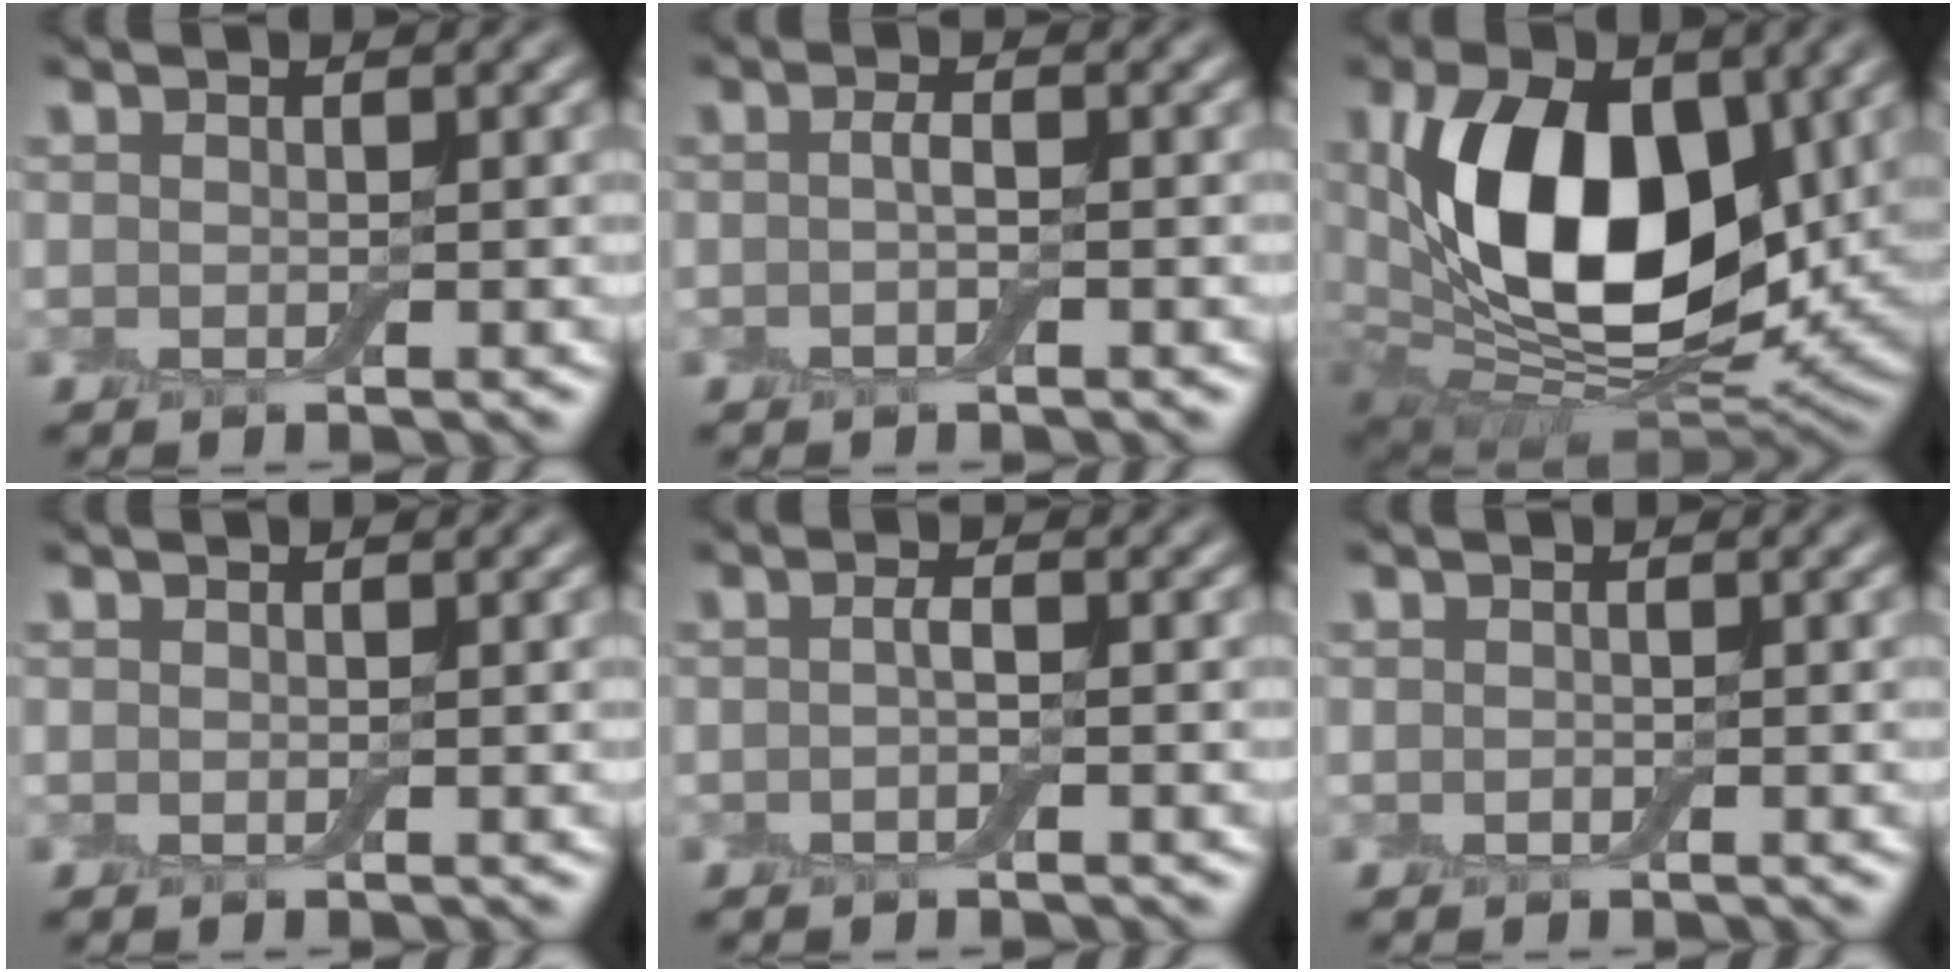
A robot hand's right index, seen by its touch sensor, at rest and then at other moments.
{"total": 0.8, "force": [-0.1, 0.2, 0.8], "torque": [-0.014, 0.001, -0.003]}
{"total": 14.0, "force": [2.9, 8.2, 11.0], "torque": [-0.188, -0.008, 0.053]}
{"total": 0.0}
{"total": 0.8, "force": [-0.2, 0.2, 0.7], "torque": [-0.012, 0.002, -0.005]}
{"total": 0.0}